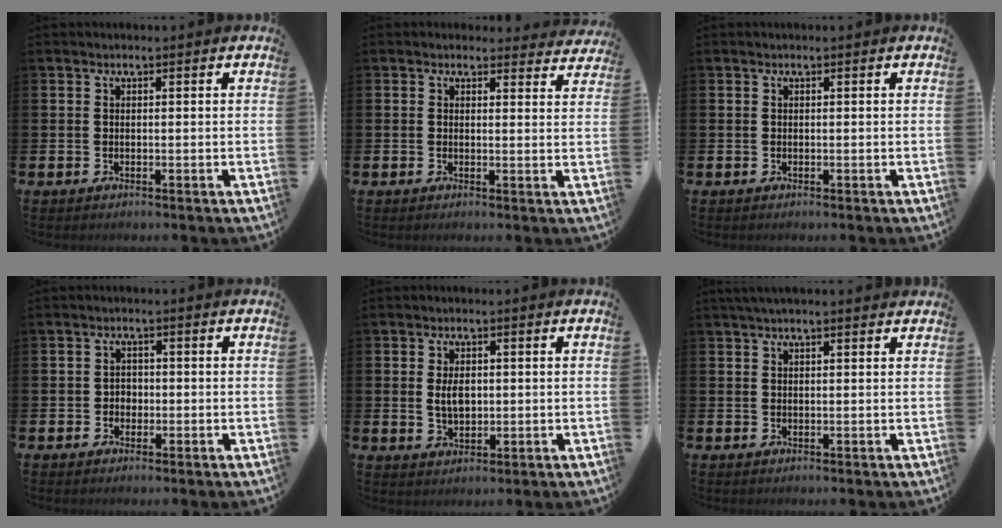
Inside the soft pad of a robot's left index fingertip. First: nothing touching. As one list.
[{"total": 1.8, "force": [1.6, 0.7, 0.0], "torque": [0.002, -0.007, 0.027]}, {"total": 0.0}, {"total": 1.8, "force": [-0.3, 1.7, 0.6], "torque": [-0.007, 0.005, -0.010]}, {"total": 3.6, "force": [0.5, 2.2, 2.8], "torque": [-0.042, 0.003, 0.005]}, {"total": 1.7, "force": [1.4, 0.2, 0.9], "torque": [-0.021, 0.004, 0.025]}]